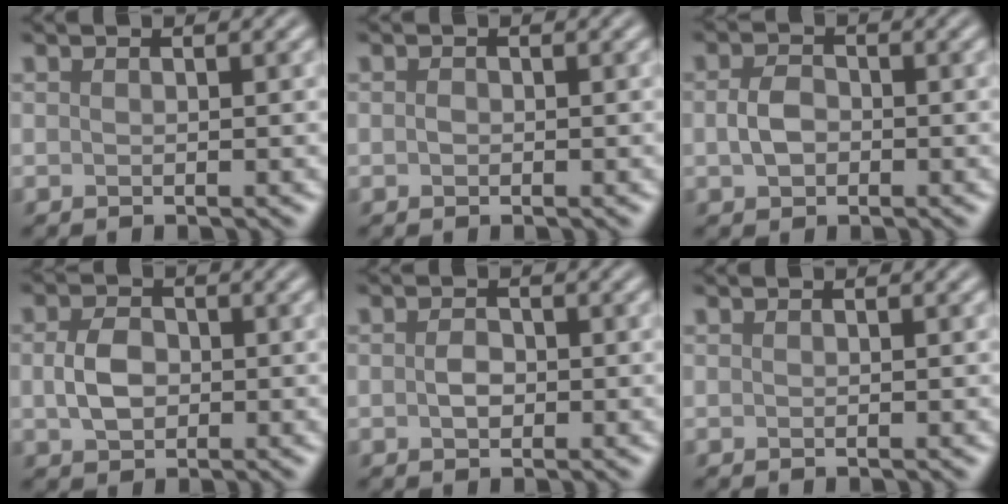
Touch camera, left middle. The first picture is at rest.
{"total": 0.5, "force": [-0.1, 0.4, 0.2], "torque": [-0.008, -0.001, -0.004]}
{"total": 2.3, "force": [-0.3, 1.7, 1.5], "torque": [-0.038, 0.000, -0.008]}
{"total": 3.2, "force": [-0.1, 2.4, 2.2], "torque": [-0.053, 0.000, -0.005]}
{"total": 1.5, "force": [-0.2, 1.0, 1.1], "torque": [-0.025, 0.000, -0.006]}
{"total": 0.0}